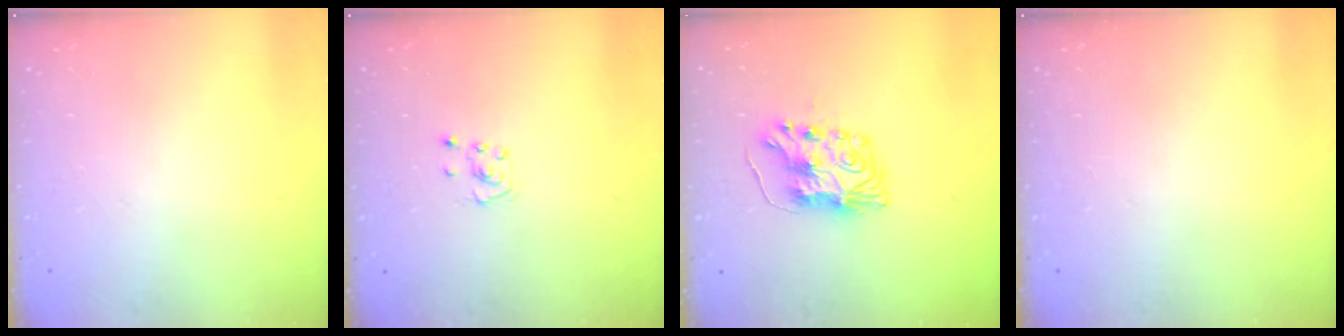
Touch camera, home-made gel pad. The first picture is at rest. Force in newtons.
{"total": 2.8, "press": 2.8, "slide": 0.3}
{"total": 8.3, "press": 8.3, "slide": 0.2}
{"total": 0.0}